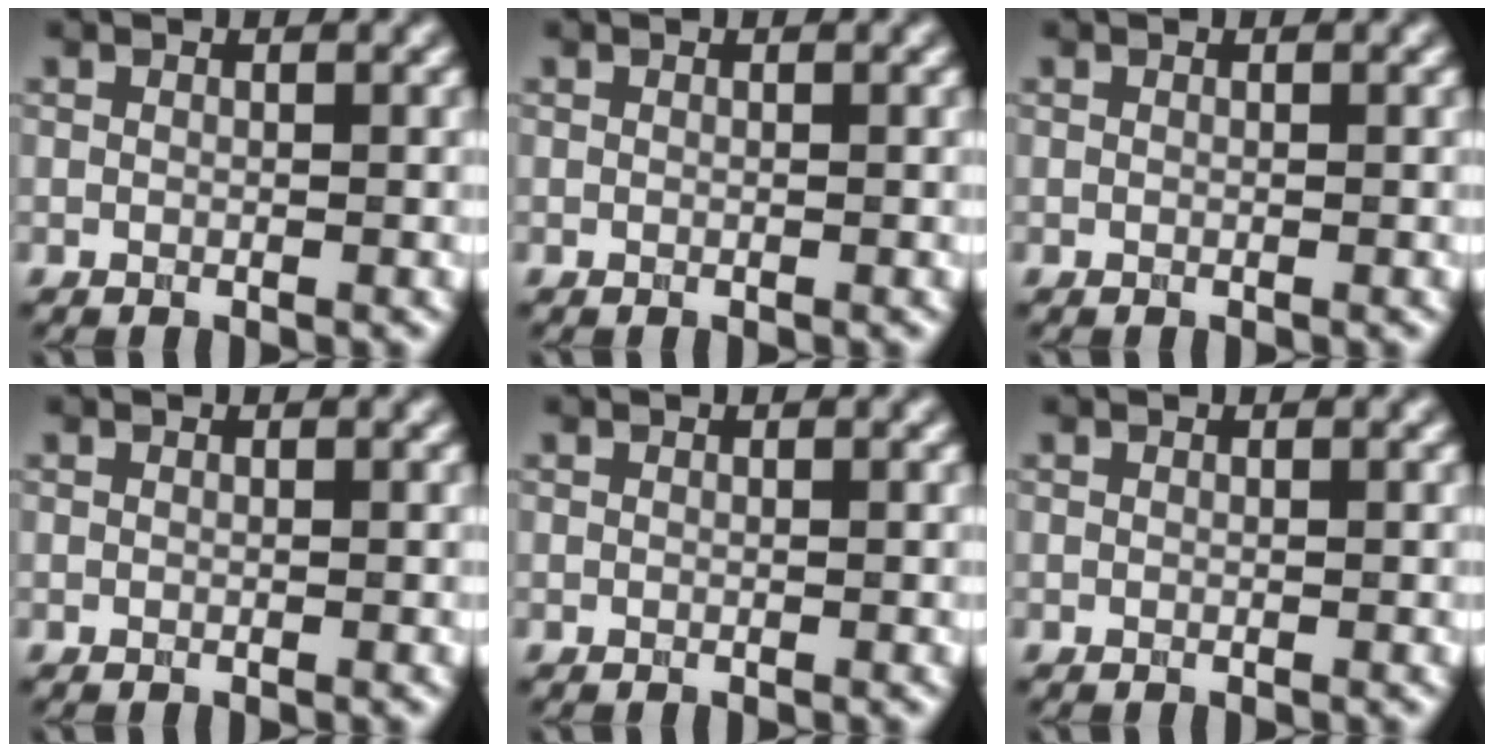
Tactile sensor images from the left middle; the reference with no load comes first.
{"total": 0.0}
{"total": 0.0}
{"total": 0.0}
{"total": 0.0}
{"total": 0.0}